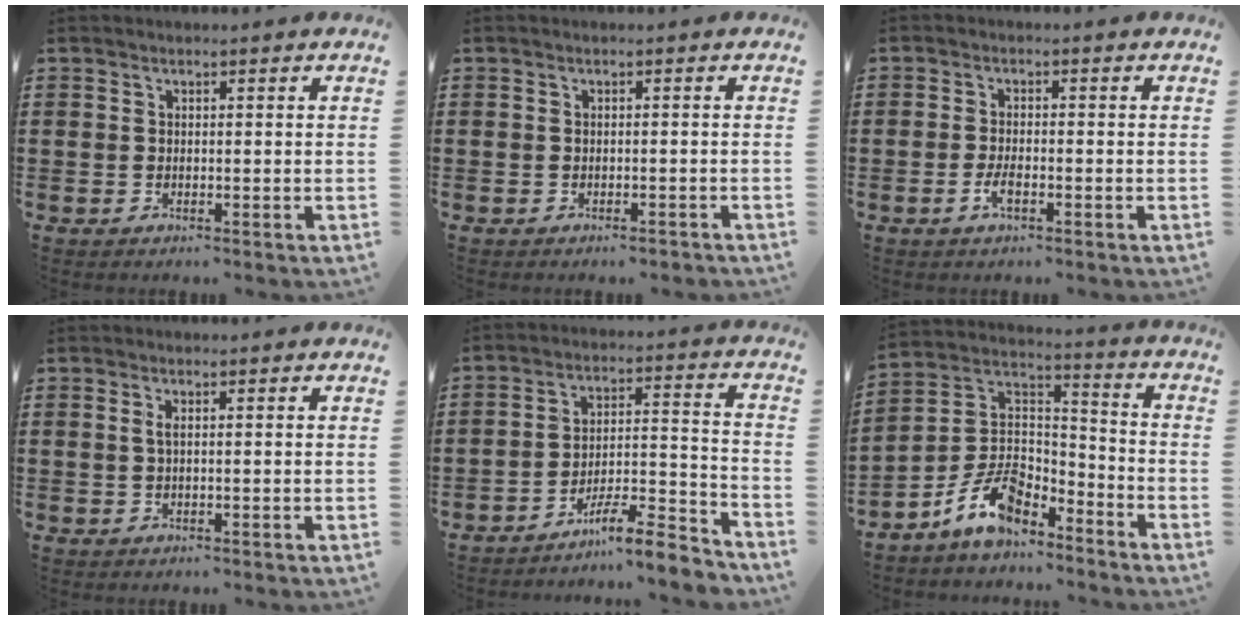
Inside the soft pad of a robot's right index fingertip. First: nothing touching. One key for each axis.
{"total": 0.8, "fx": -0.6, "fy": 0.1, "fz": 0.4, "tx": -0.010, "ty": -0.003, "tz": -0.012}
{"total": 2.8, "fx": -1.3, "fy": 0.8, "fz": 2.3, "tx": -0.055, "ty": -0.006, "tz": -0.027}
{"total": 1.2, "fx": 0.2, "fy": 0.2, "fz": 1.2, "tx": -0.023, "ty": 0.001, "tz": 0.002}
{"total": 8.6, "fx": -7.6, "fy": 1.1, "fz": 4.0, "tx": -0.055, "ty": 0.017, "tz": -0.143}
{"total": 9.9, "fx": -7.0, "fy": 4.7, "fz": 5.2, "tx": -0.121, "ty": 0.010, "tz": -0.138}